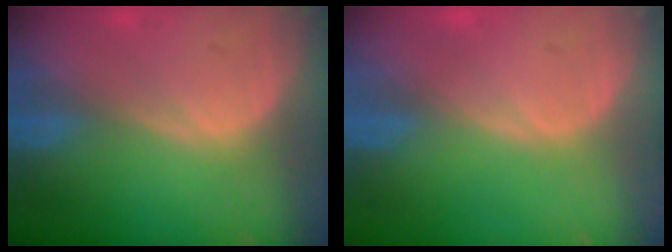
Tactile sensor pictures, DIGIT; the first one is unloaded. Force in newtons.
{"total": 0.0}